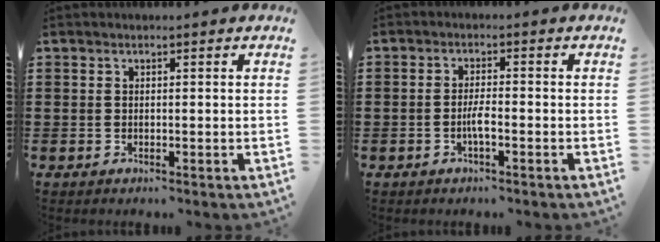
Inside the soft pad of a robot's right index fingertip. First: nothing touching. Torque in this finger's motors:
{"motor_torque": [-0.62, 0.52, -0.31, -0.06]}